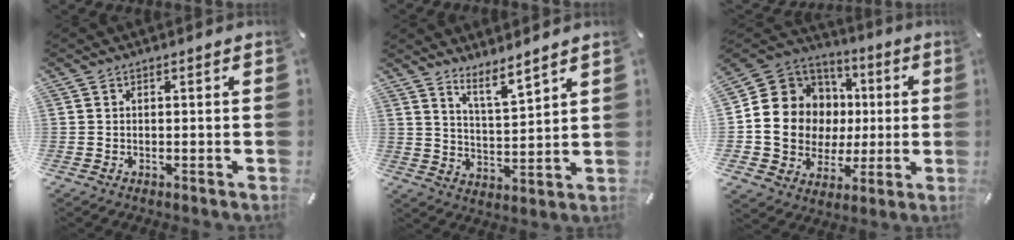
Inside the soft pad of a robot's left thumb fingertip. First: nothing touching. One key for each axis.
{"total": 6.7, "fx": 6.2, "fy": 1.0, "fz": 2.4, "tx": -0.042, "ty": -0.051, "tz": 0.110}
{"total": 14.1, "fx": 0.2, "fy": 13.4, "fz": 4.5, "tx": -0.081, "ty": -0.020, "tz": 0.026}